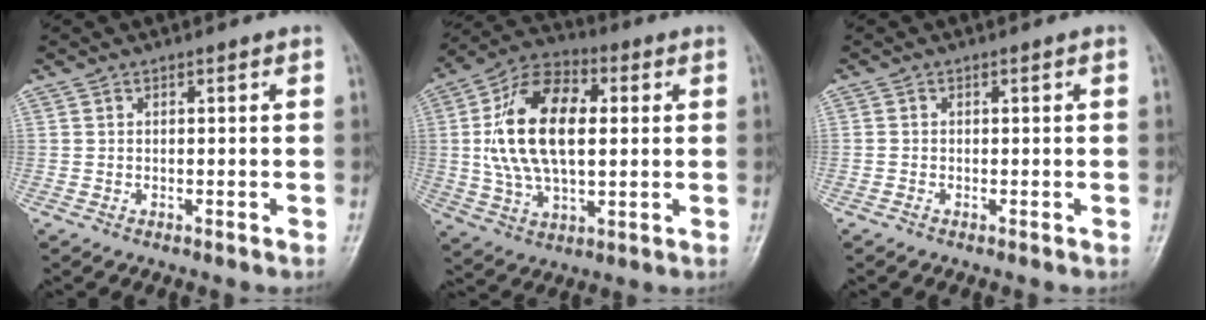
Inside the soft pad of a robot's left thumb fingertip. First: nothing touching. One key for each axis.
{"total": 18.2, "fx": 2.3, "fy": 10.1, "fz": 14.9, "tx": -0.268, "ty": 0.012, "tz": 0.039}
{"total": 0.6, "fx": -0.2, "fy": 0.3, "fz": 0.5, "tx": -0.006, "ty": 0.005, "tz": -0.004}